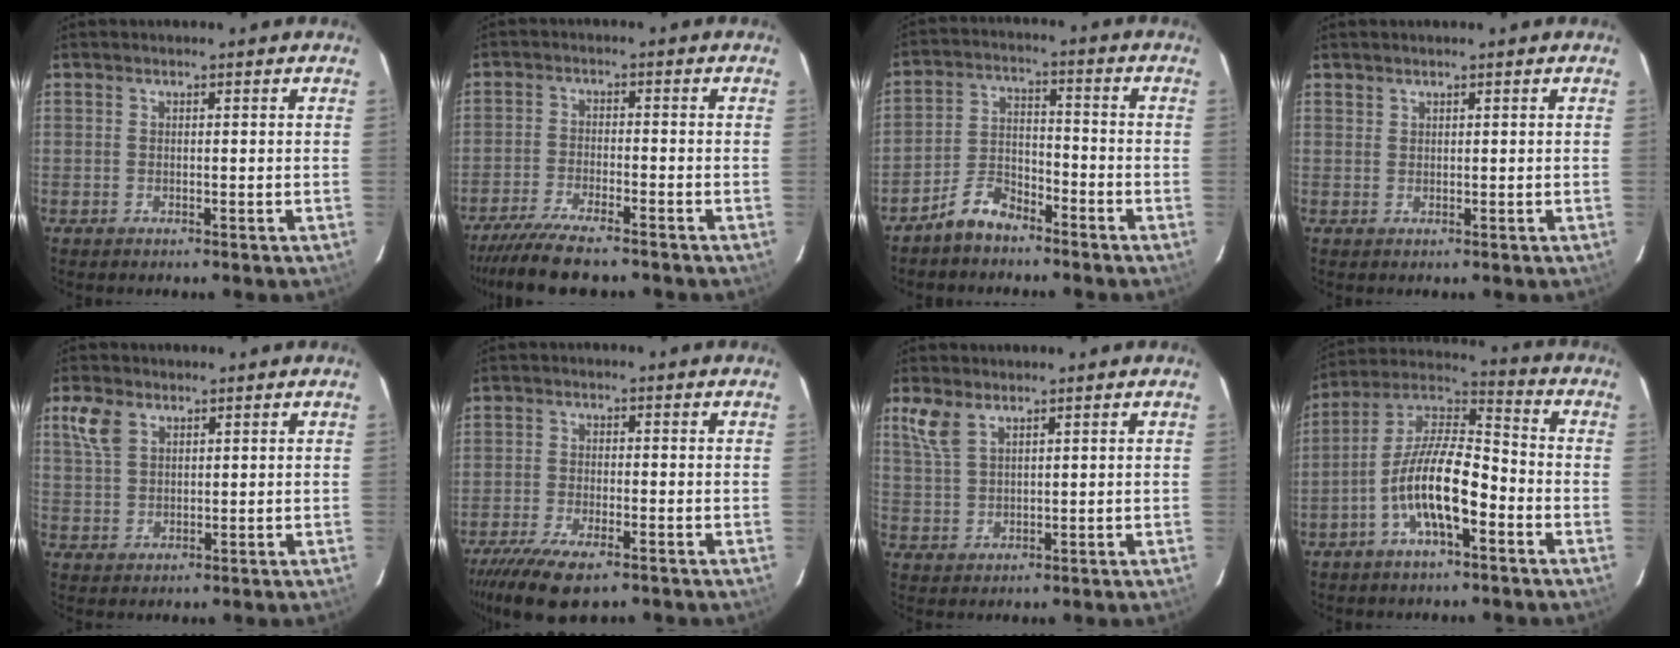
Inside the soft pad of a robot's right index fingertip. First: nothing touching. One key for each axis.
{"total": 10.4, "fx": -8.9, "fy": 1.7, "fz": 5.1, "tx": -0.124, "ty": -0.026, "tz": -0.154}
{"total": 6.6, "fx": -5.3, "fy": 3.0, "fz": 2.5, "tx": -0.063, "ty": 0.019, "tz": -0.097}
{"total": 0.7, "fx": 0.6, "fy": 0.3, "fz": 0.0, "tx": 0.000, "ty": 0.002, "tz": 0.013}
{"total": 5.7, "fx": 2.9, "fy": 3.7, "fz": 3.3, "tx": -0.072, "ty": 0.015, "tz": 0.060}
{"total": 11.0, "fx": -7.7, "fy": 3.4, "fz": 7.0, "tx": -0.164, "ty": -0.039, "tz": -0.139}
{"total": 5.3, "fx": 3.4, "fy": 2.5, "fz": 3.2, "tx": -0.072, "ty": 0.007, "tz": 0.073}
{"total": 13.3, "fx": -5.3, "fy": 4.2, "fz": 11.4, "tx": -0.229, "ty": 0.005, "tz": -0.105}